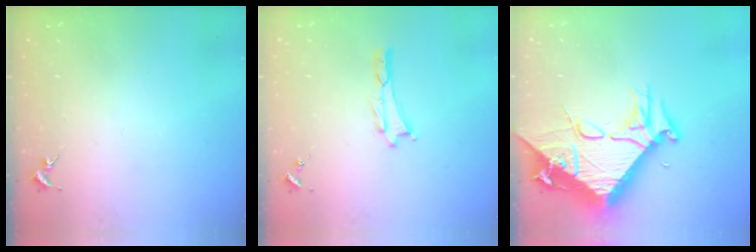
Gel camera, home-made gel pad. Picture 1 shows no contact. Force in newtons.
{"total": 0.0}
{"total": 17.0, "press": 16.9, "slide": 1.6}